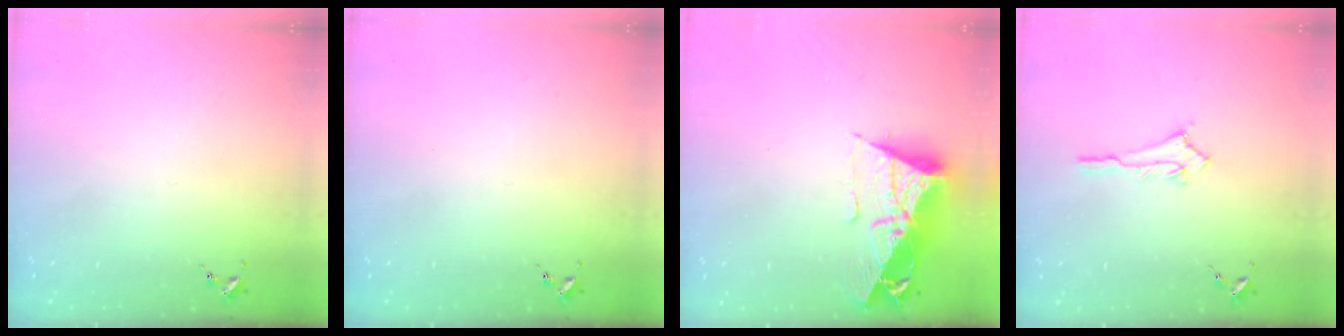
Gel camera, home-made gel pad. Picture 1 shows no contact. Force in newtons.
{"total": 0.0}
{"total": 14.4, "press": 14.3, "slide": 1.4}
{"total": 3.7, "press": 3.7, "slide": 0.1}